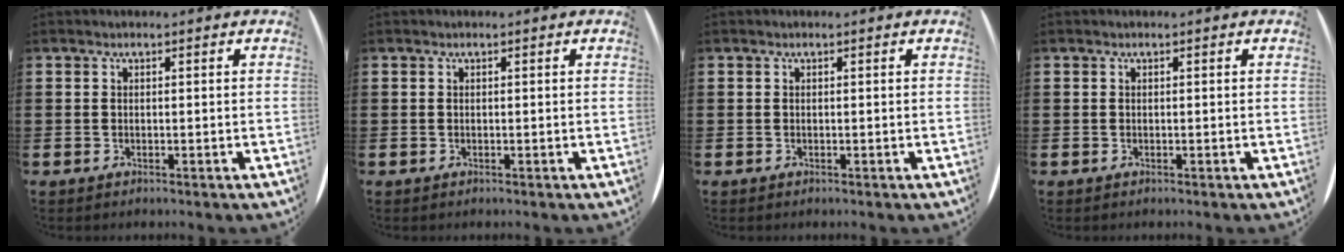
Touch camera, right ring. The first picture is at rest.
{"total": 0.0}
{"total": 0.0}
{"total": 0.0}